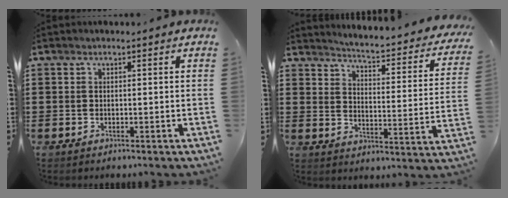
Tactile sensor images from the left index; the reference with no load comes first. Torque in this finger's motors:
{"motor_torque": [1.73, -0.41, 0.13, 0.06]}